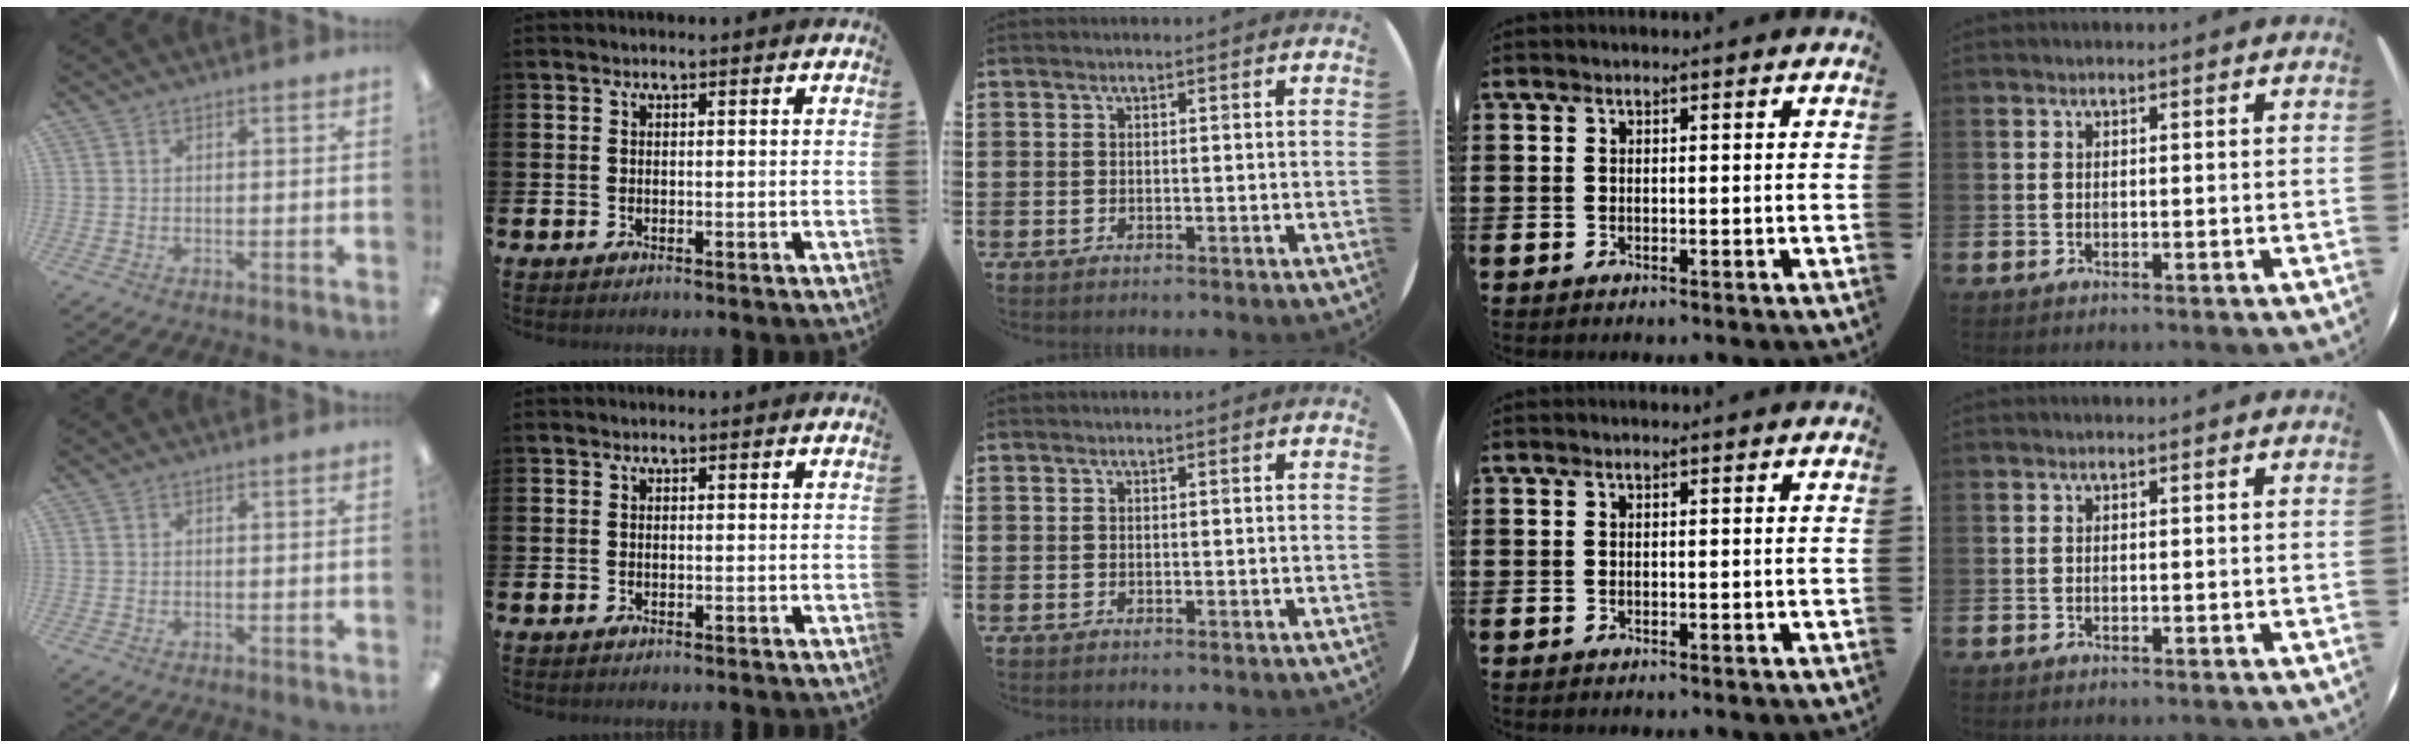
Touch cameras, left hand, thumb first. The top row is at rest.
{}